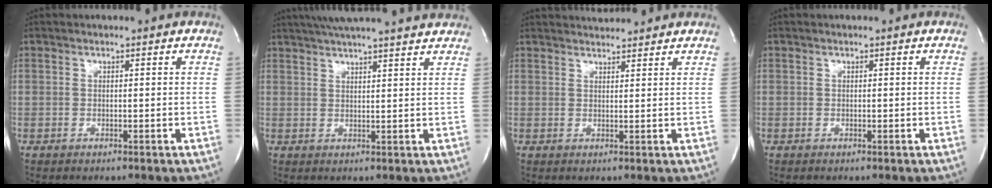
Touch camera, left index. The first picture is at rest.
{"total": 16.8, "force": [15.1, 0.6, 7.2], "torque": [-0.123, 0.027, 0.202]}
{"total": 5.1, "force": [5.0, 0.2, 0.9], "torque": [-0.020, 0.027, 0.069]}
{"total": 0.0}